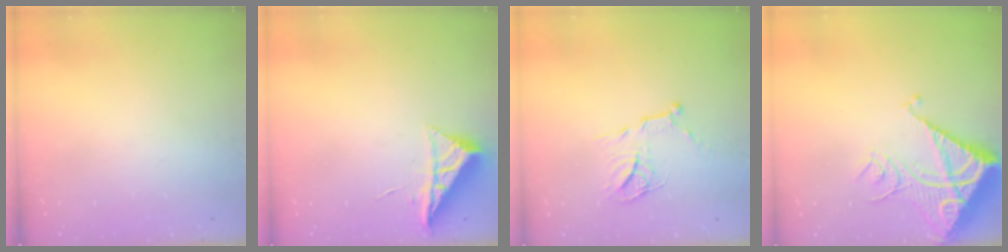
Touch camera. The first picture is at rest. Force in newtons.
{"total": 6.1, "press": 6.1, "slide": 0.7}
{"total": 12.1, "press": 12.1, "slide": 0.9}
{"total": 15.5, "press": 15.4, "slide": 1.6}